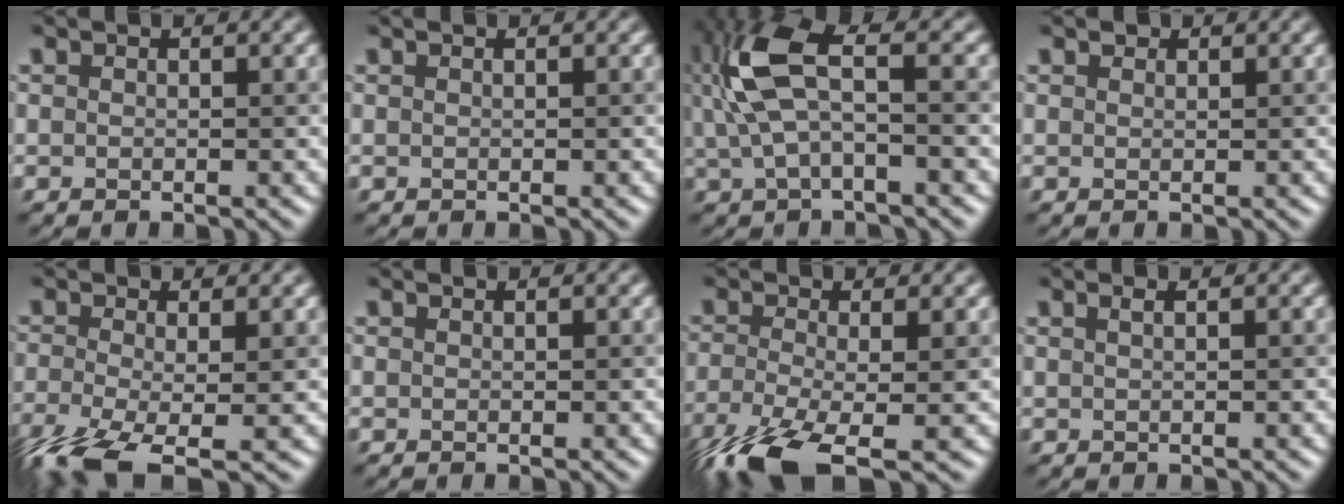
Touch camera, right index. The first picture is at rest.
{"total": 0.0}
{"total": 6.4, "force": [1.4, 2.4, 5.8], "torque": [-0.134, 0.013, 0.025]}
{"total": 0.6, "force": [0.5, 0.2, -0.3], "torque": [0.007, 0.007, 0.017]}
{"total": 7.7, "force": [-4.2, 2.5, 6.0], "torque": [-0.127, -0.017, -0.074]}
{"total": 0.0}
{"total": 8.8, "force": [-5.3, 2.6, 6.5], "torque": [-0.138, -0.019, -0.094]}
{"total": 0.9, "force": [0.3, 0.3, 0.8], "torque": [-0.008, 0.010, 0.003]}